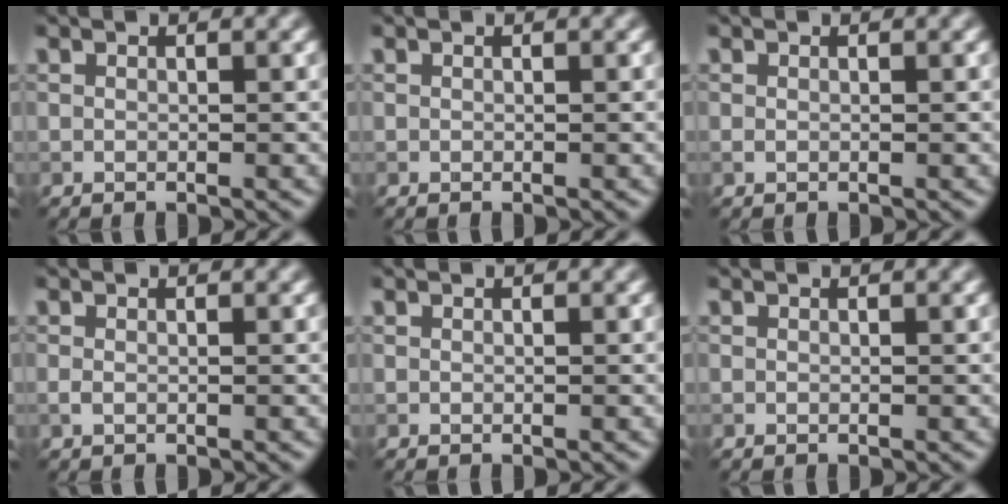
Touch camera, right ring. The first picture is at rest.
{"total": 0.0}
{"total": 0.0}
{"total": 0.6, "force": [-0.1, 0.3, 0.5], "torque": [-0.012, -0.003, -0.002]}
{"total": 0.0}
{"total": 0.0}